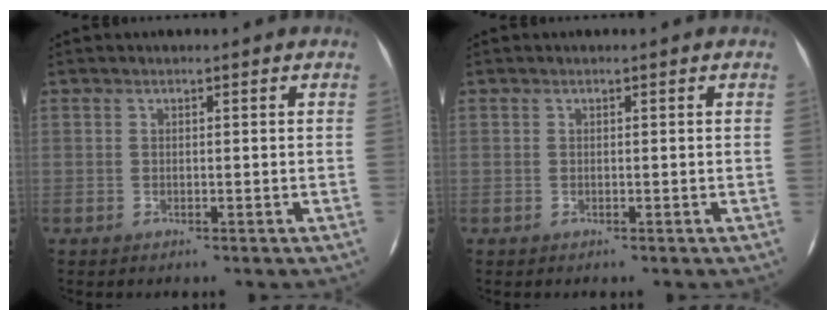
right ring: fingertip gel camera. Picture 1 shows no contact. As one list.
[{"total": 0.0}]